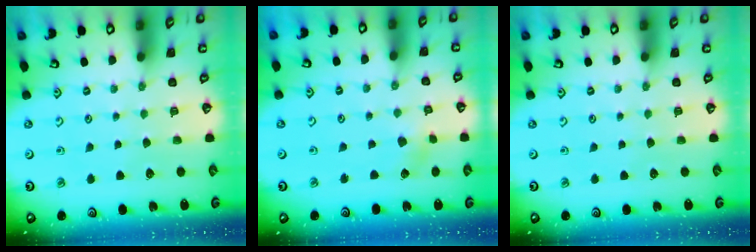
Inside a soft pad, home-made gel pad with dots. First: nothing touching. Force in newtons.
{"total": 2.5, "press": 2.5, "slide": 0.4}
{"total": 0.0}